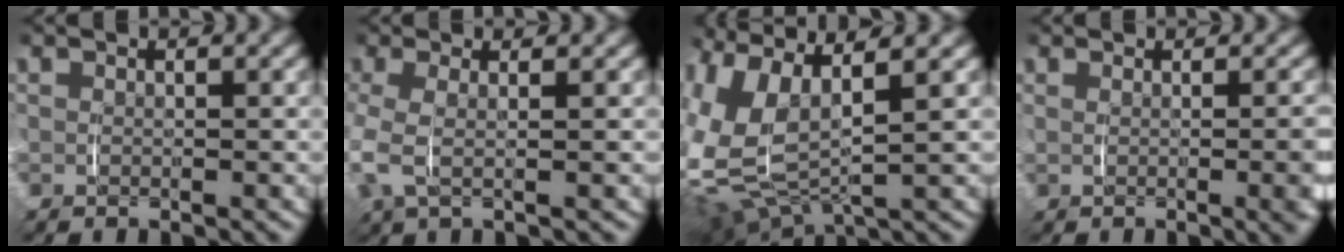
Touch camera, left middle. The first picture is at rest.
{"total": 3.6, "force": [-0.1, 1.7, 3.2], "torque": [-0.093, -0.008, 0.002]}
{"total": 13.2, "force": [0.9, 10.4, 8.1], "torque": [-0.238, -0.034, 0.019]}
{"total": 3.2, "force": [0.3, 0.4, 3.1], "torque": [-0.027, 0.005, 0.003]}